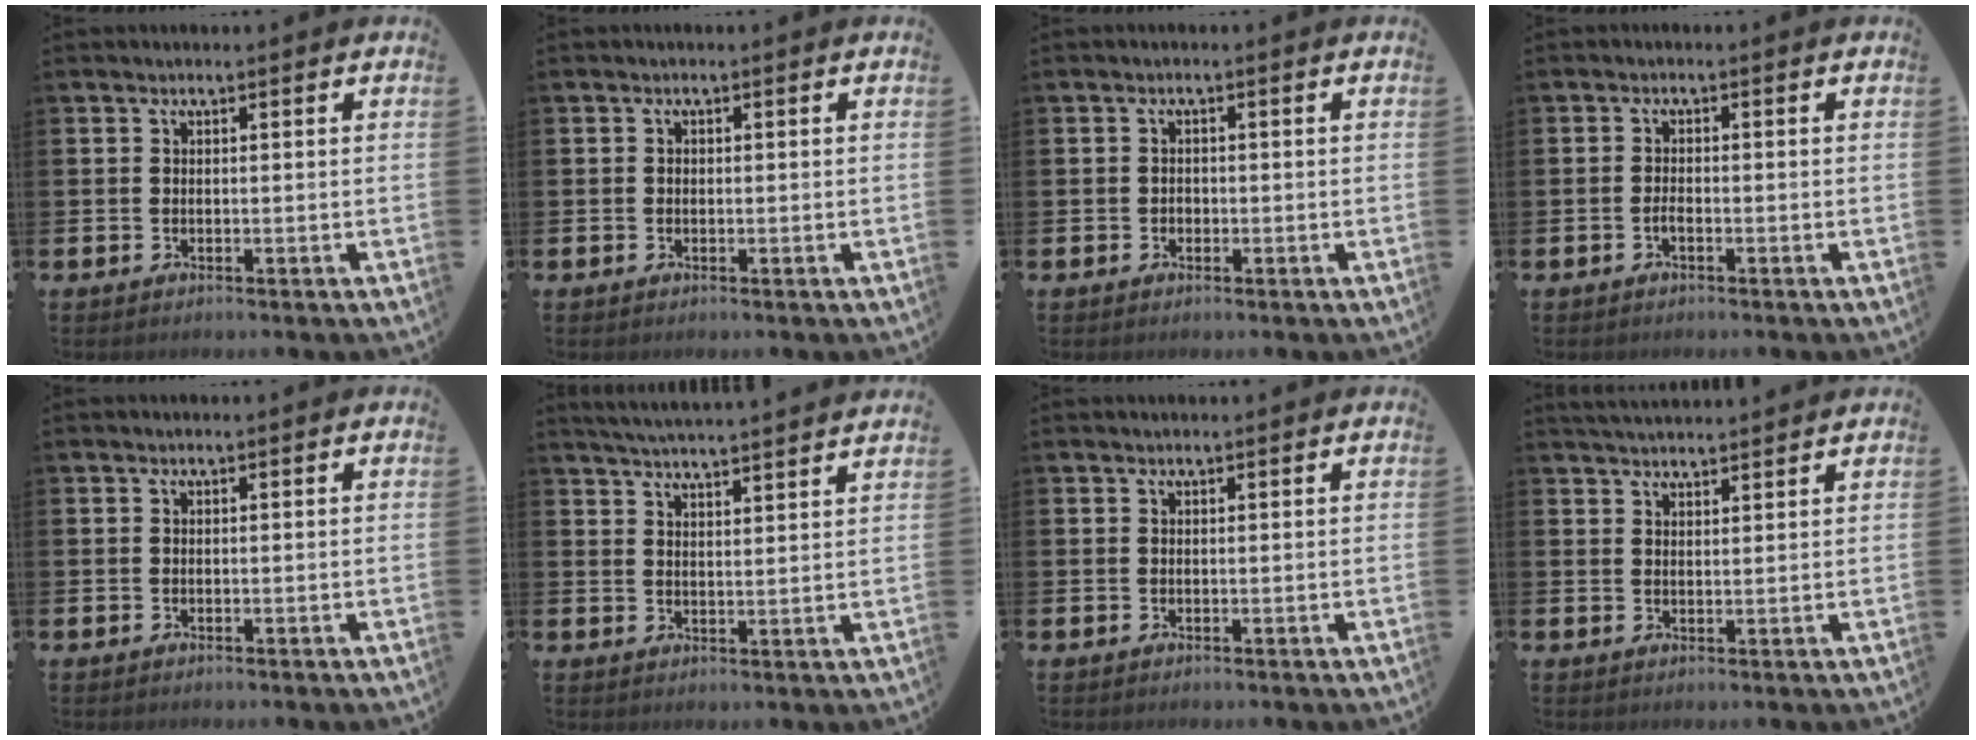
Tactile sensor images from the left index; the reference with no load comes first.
{"total": 0.6, "force": [0.0, 0.5, 0.3], "torque": [0.000, 0.002, -0.003]}
{"total": 1.0, "force": [-0.3, 0.8, 0.3], "torque": [0.000, 0.002, -0.009]}
{"total": 1.0, "force": [-0.6, 0.3, 0.8], "torque": [-0.018, -0.002, -0.011]}
{"total": 0.0}
{"total": 4.6, "force": [4.6, -0.7, 0.2], "torque": [-0.019, -0.028, 0.082]}
{"total": 0.0}
{"total": 3.0, "force": [3.0, 0.1, 0.2], "torque": [-0.004, -0.014, 0.055]}